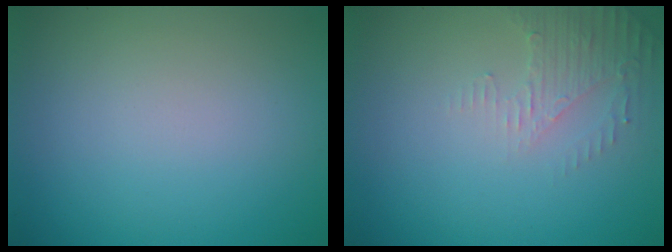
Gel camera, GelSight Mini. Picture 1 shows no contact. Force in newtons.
{"total": 2.2, "press": 2.1, "slide": 0.5}